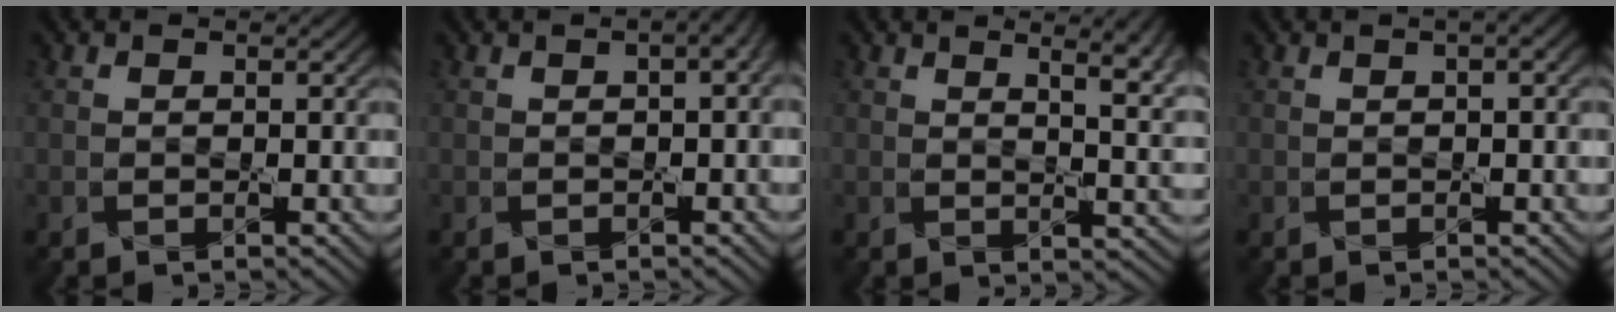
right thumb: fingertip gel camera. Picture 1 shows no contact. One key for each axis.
{"total": 3.7, "fx": 0.7, "fy": 1.5, "fz": 3.3, "tx": -0.038, "ty": 0.004, "tz": 0.010}
{"total": 8.3, "fx": 3.8, "fy": 3.0, "fz": 6.8, "tx": -0.067, "ty": 0.021, "tz": 0.042}
{"total": 1.9, "fx": 0.5, "fy": 0.4, "fz": 1.7, "tx": -0.026, "ty": 0.009, "tz": 0.004}